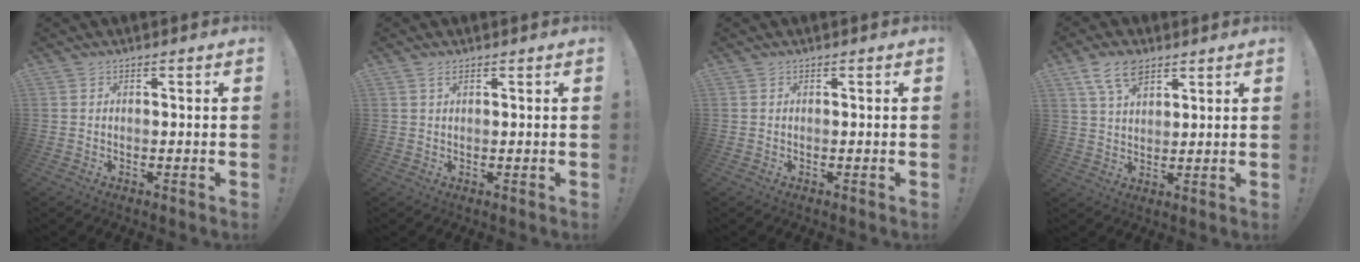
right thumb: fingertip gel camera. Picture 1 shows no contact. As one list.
[{"total": 1.7, "force": [1.0, 0.6, 1.3], "torque": [-0.019, -0.002, 0.016]}, {"total": 0.0}, {"total": 8.9, "force": [5.7, 4.5, 5.1], "torque": [-0.089, -0.016, 0.106]}]